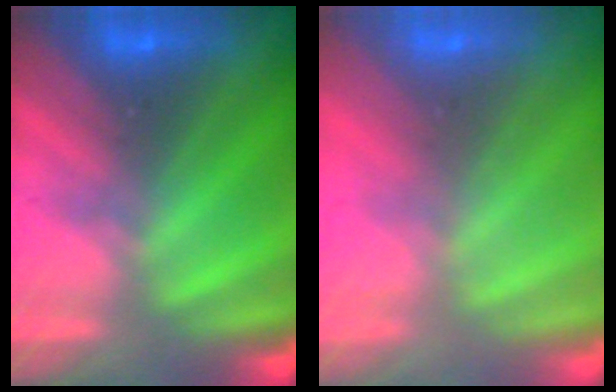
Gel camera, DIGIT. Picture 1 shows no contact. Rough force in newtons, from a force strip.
{"total": 5.8}